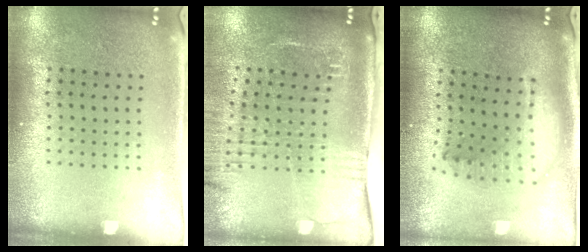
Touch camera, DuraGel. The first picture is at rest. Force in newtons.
{"total": 2.7, "press": 2.1, "slide": 1.7}
{"total": 2.2, "press": 1.7, "slide": 1.4}